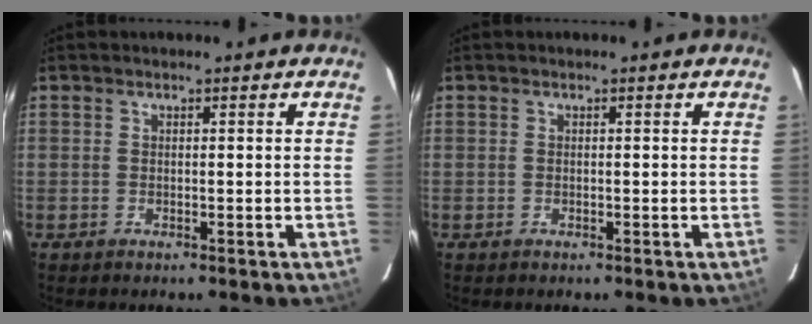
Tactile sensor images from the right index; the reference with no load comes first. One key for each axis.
{"total": 0.0}